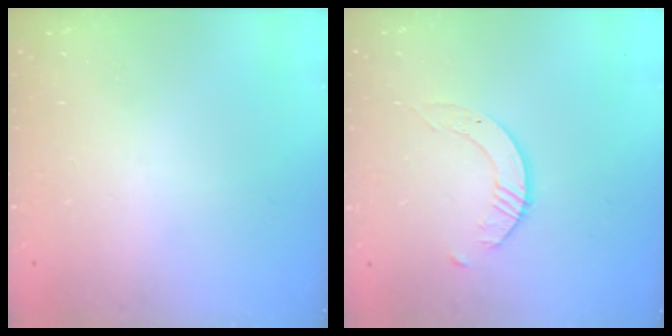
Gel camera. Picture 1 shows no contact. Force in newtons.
{"total": 2.6, "press": 2.6, "slide": 0.3}